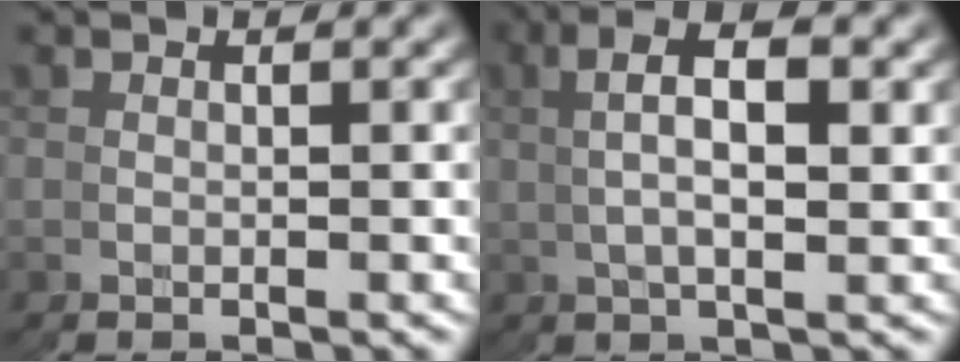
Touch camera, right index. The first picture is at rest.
{"total": 4.5, "force": [2.3, 0.7, 3.8], "torque": [-0.057, 0.028, 0.027]}